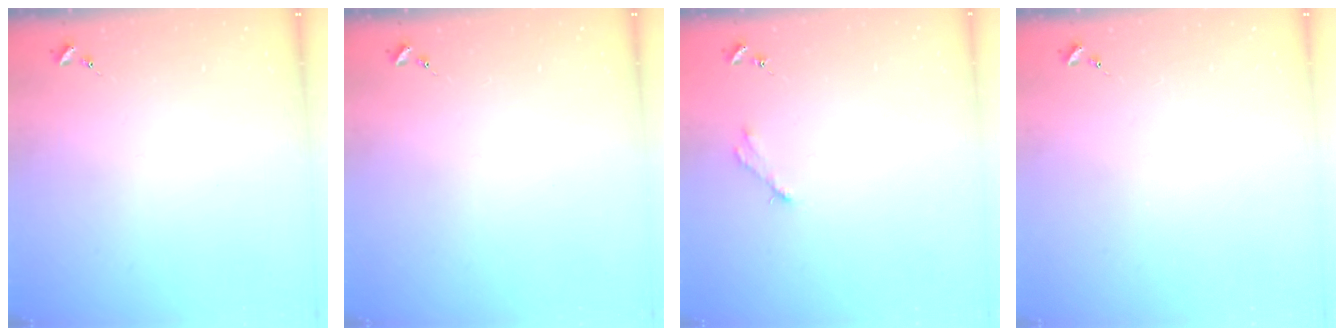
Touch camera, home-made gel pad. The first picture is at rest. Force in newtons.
{"total": 0.0}
{"total": 2.8, "press": 2.8, "slide": 0.4}
{"total": 0.0}